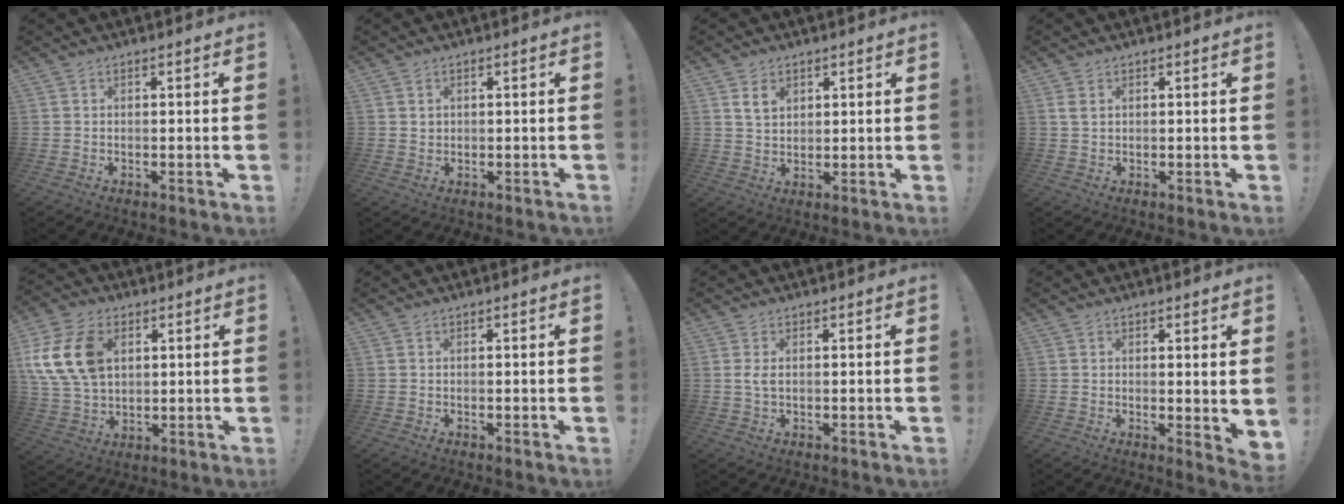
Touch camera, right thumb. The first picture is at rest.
{"total": 1.4, "force": [0.5, 1.3, 0.2], "torque": [0.003, 0.000, 0.007]}
{"total": 5.6, "force": [2.8, 4.0, 2.7], "torque": [-0.034, -0.008, 0.050]}
{"total": 2.1, "force": [1.0, 1.3, 1.4], "torque": [-0.023, 0.001, 0.016]}
{"total": 17.6, "force": [5.0, 12.4, 11.4], "torque": [-0.219, -0.011, 0.095]}
{"total": 0.0}
{"total": 2.3, "force": [0.3, 0.9, 2.1], "torque": [-0.032, 0.000, 0.004]}
{"total": 3.1, "force": [1.6, 0.6, 2.6], "torque": [-0.021, -0.017, 0.027]}